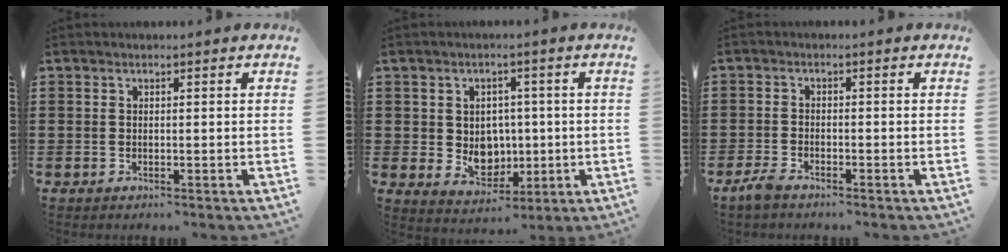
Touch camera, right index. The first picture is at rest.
{"total": 5.0, "force": [0.4, 4.6, 1.9], "torque": [-0.029, -0.001, 0.005]}
{"total": 1.9, "force": [-1.7, 0.4, 0.9], "torque": [-0.023, 0.000, -0.034]}